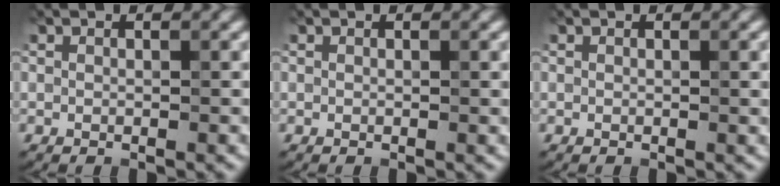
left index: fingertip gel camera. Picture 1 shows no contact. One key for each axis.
{"total": 0.7, "fx": 0.3, "fy": 0.2, "fz": 0.6, "tx": -0.012, "ty": 0.000, "tz": 0.004}
{"total": 1.1, "fx": 0.4, "fy": 0.3, "fz": 1.0, "tx": -0.017, "ty": 0.000, "tz": 0.006}